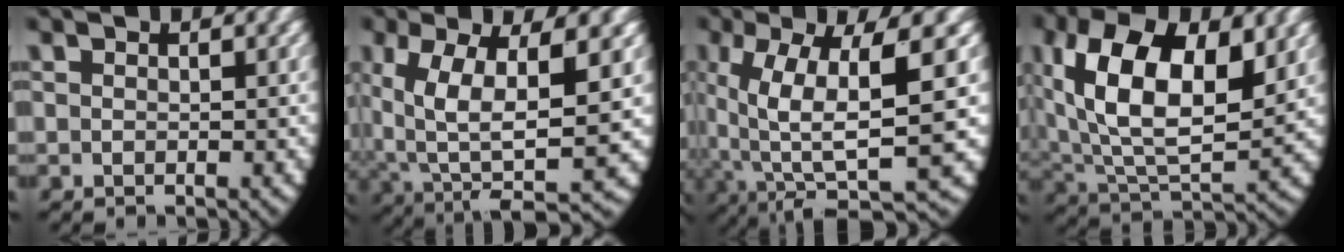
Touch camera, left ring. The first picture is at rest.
{"total": 10.6, "force": [-0.3, 5.9, 8.8], "torque": [-0.170, -0.037, 0.018]}
{"total": 10.8, "force": [-1.2, 5.2, 9.3], "torque": [-0.172, -0.031, -0.001]}
{"total": 11.0, "force": [2.9, 6.4, 8.6], "torque": [-0.184, -0.034, 0.069]}